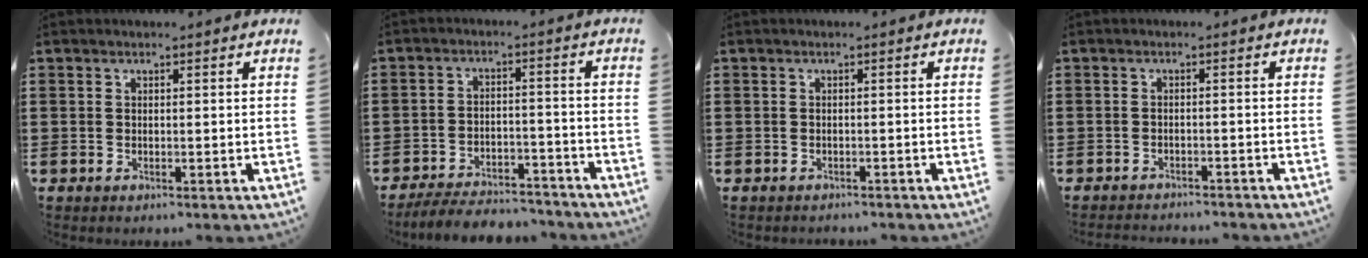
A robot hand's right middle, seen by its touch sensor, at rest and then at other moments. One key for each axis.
{"total": 5.6, "fx": -5.5, "fy": 0.9, "fz": 0.9, "tx": -0.018, "ty": 0.009, "tz": -0.109}
{"total": 0.9, "fx": -0.8, "fy": 0.4, "fz": -0.1, "tx": 0.001, "ty": 0.003, "tz": -0.019}
{"total": 1.8, "fx": -1.8, "fy": 0.1, "fz": 0.0, "tx": -0.005, "ty": 0.001, "tz": -0.038}